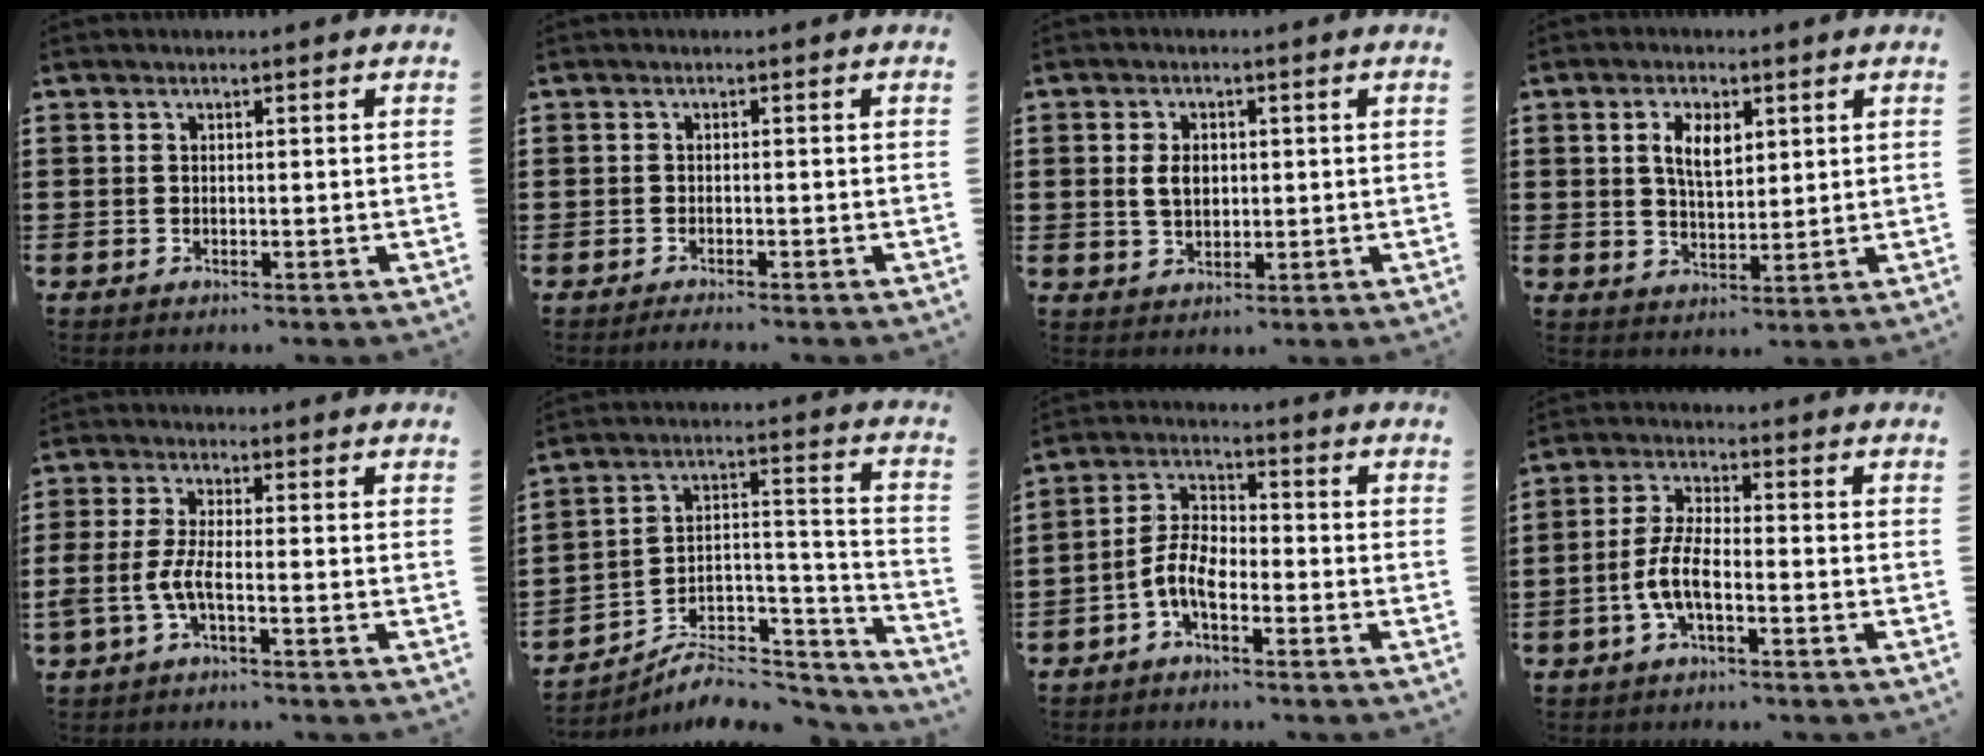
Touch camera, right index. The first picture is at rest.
{"total": 0.9, "force": [-0.9, 0.0, 0.1], "torque": [-0.004, -0.001, -0.018]}
{"total": 3.9, "force": [0.4, 2.6, 2.8], "torque": [-0.060, 0.005, 0.003]}
{"total": 4.9, "force": [1.7, 2.5, 3.8], "torque": [-0.076, 0.007, 0.027]}
{"total": 4.3, "force": [-1.8, 0.9, 3.8], "torque": [-0.093, -0.009, -0.042]}
{"total": 6.0, "force": [-5.0, 2.5, 2.1], "torque": [-0.030, 0.008, -0.093]}
{"total": 6.0, "force": [-2.9, 2.7, 4.5], "torque": [-0.112, 0.003, -0.063]}
{"total": 6.0, "force": [-2.3, 1.9, 5.2], "torque": [-0.128, -0.010, -0.052]}